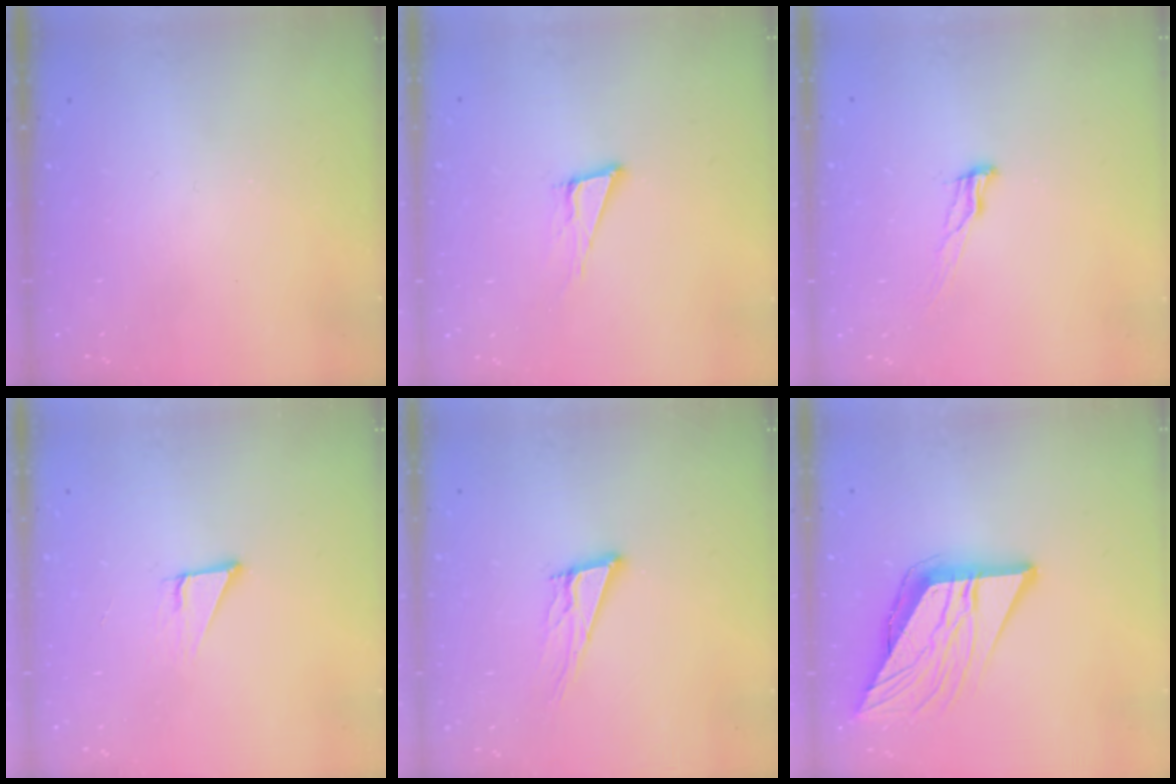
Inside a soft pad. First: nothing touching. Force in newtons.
{"total": 6.8, "press": 6.2, "slide": 2.8}
{"total": 8.6, "press": 8.2, "slide": 2.5}
{"total": 2.9, "press": 2.9, "slide": 0.2}
{"total": 11.5, "press": 11.2, "slide": 2.6}
{"total": 13.7, "press": 13.6, "slide": 1.6}